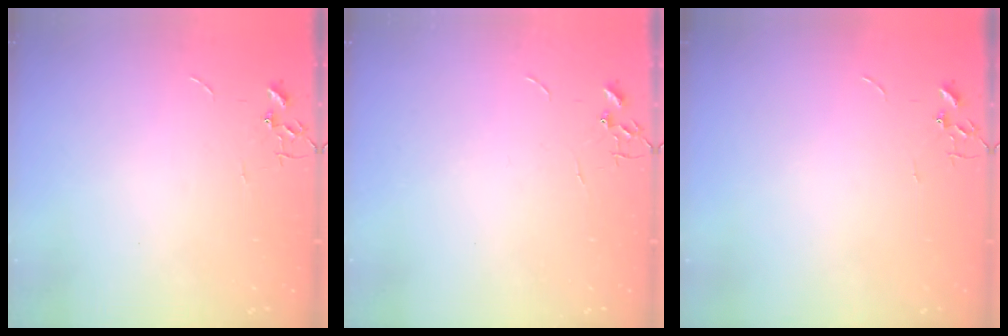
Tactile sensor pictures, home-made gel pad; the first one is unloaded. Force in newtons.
{"total": 0.0}
{"total": 0.0}